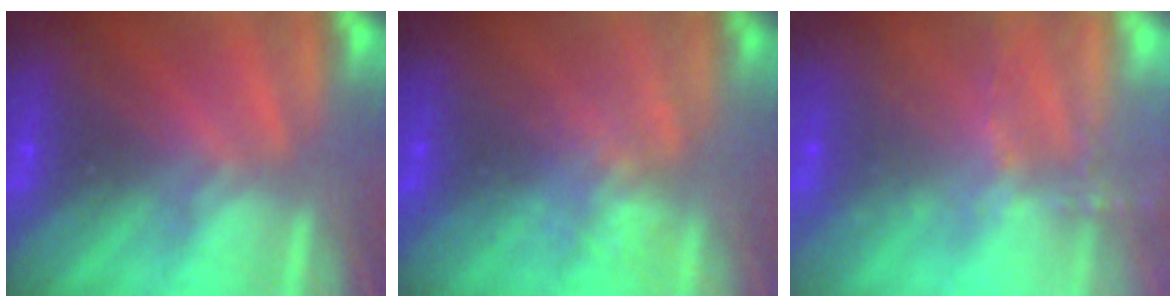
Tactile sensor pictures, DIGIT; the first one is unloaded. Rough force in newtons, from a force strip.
{"total": 4.5}
{"total": 10.8}